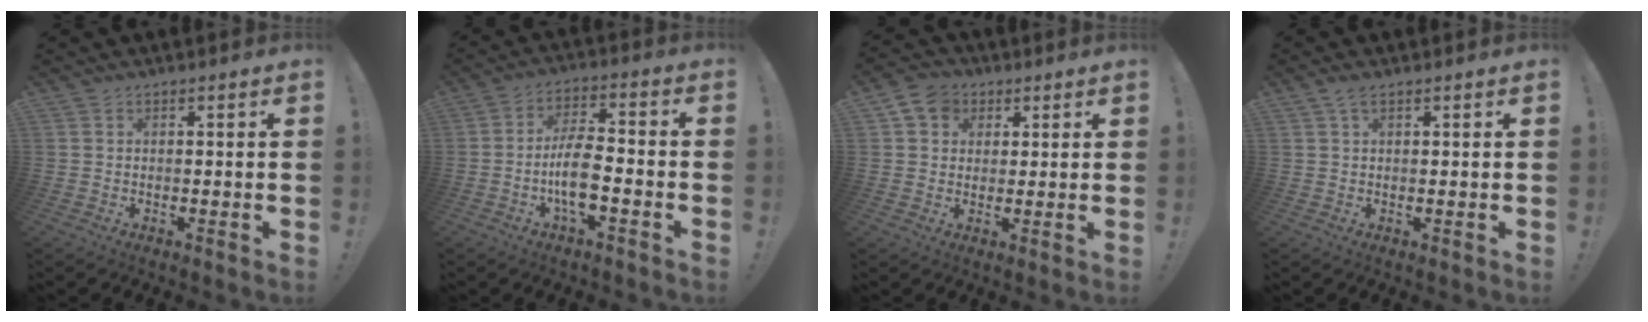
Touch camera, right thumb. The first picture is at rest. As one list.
[{"total": 10.7, "force": [-3.4, 3.9, 9.3], "torque": [-0.184, 0.007, -0.065]}, {"total": 7.5, "force": [2.9, 6.4, 2.8], "torque": [-0.036, -0.003, 0.057]}, {"total": 2.0, "force": [1.1, 0.4, 1.6], "torque": [-0.035, 0.002, 0.020]}]